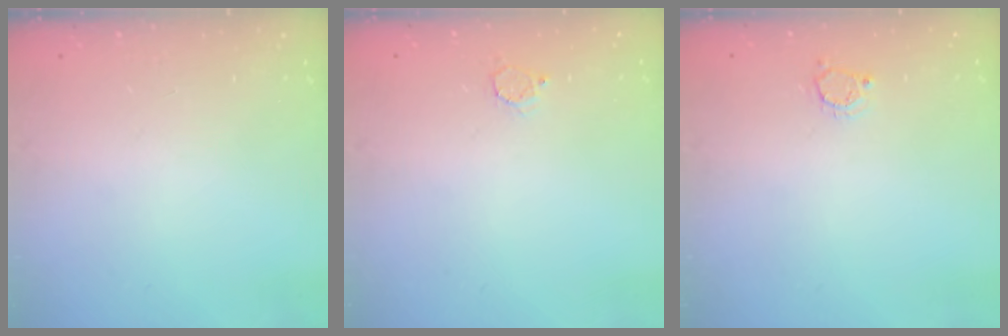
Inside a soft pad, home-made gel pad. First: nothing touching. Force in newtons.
{"total": 2.1, "press": 2.1, "slide": 0.2}
{"total": 3.4, "press": 3.4, "slide": 0.4}